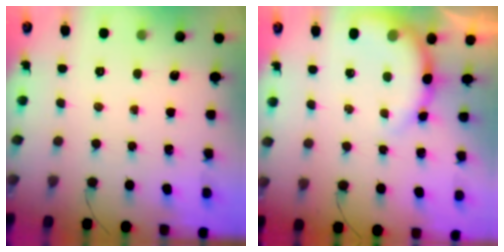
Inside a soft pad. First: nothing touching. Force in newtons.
{"total": 8.7, "press": 8.5, "slide": 1.4}